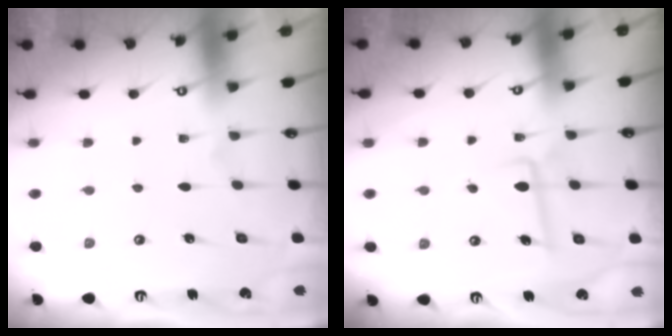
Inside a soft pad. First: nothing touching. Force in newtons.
{"total": 6.0, "press": 5.8, "slide": 1.3}